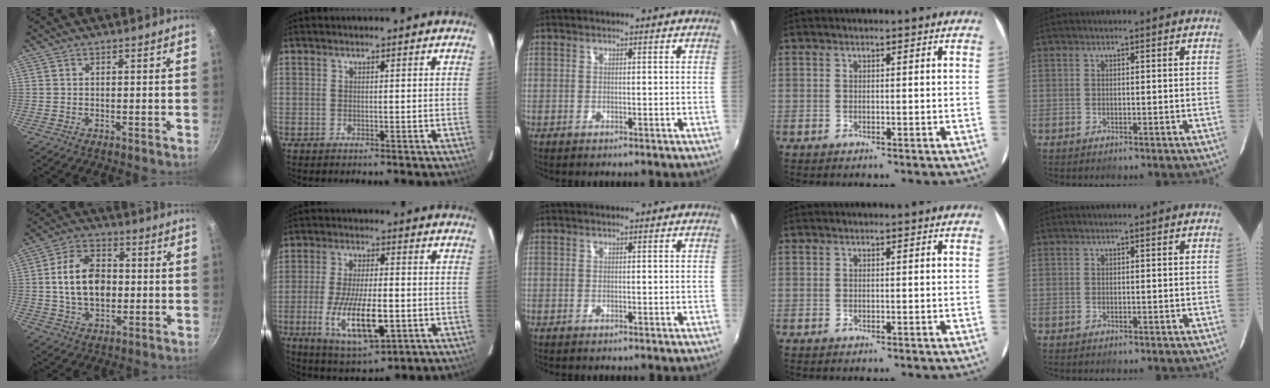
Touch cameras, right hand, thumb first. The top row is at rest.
{"thumb": {"total": 12.9, "force": [0.2, 8.8, 9.5], "torque": [-0.141, 0.016, -0.002]}, "index": {"total": 14.2, "force": [-4.0, 5.1, 12.6], "torque": [-0.252, -0.023, -0.063]}}